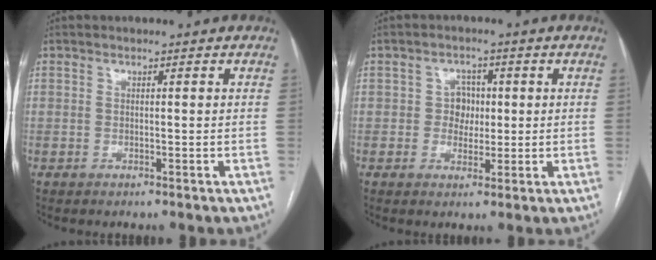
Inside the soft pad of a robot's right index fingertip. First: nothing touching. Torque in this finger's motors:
{"motor_torque": [0.51, 0.09, 0.02, 0.03]}